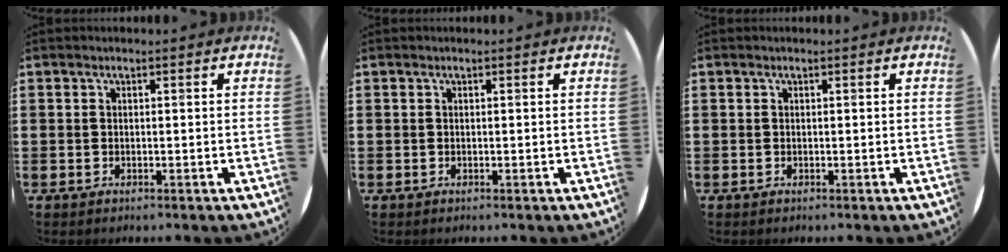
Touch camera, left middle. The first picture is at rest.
{"total": 0.0}
{"total": 0.0}